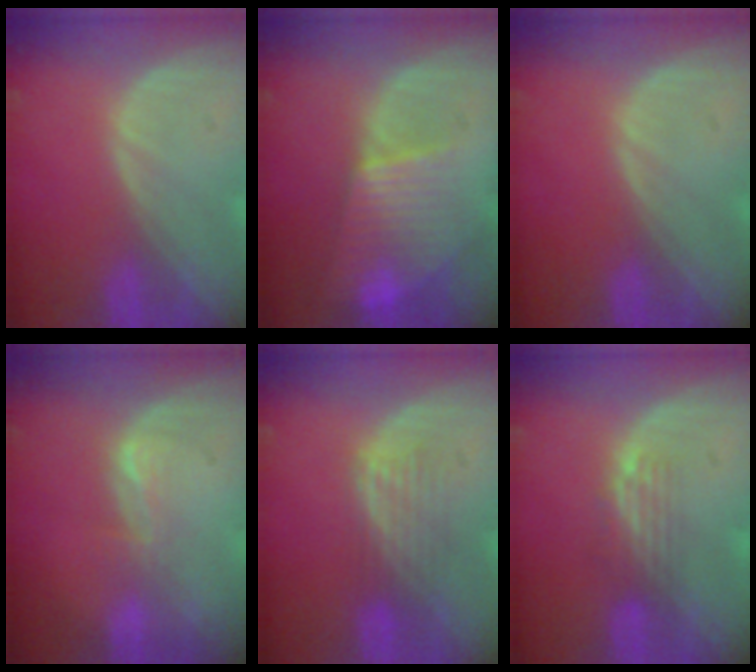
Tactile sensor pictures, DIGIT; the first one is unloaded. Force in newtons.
{"total": 7.8, "press": 7.1, "slide": 3.2}
{"total": 0.0}
{"total": 2.0, "press": 2.0, "slide": 0.3}
{"total": 4.6, "press": 3.8, "slide": 2.6}
{"total": 3.3, "press": 2.8, "slide": 1.7}